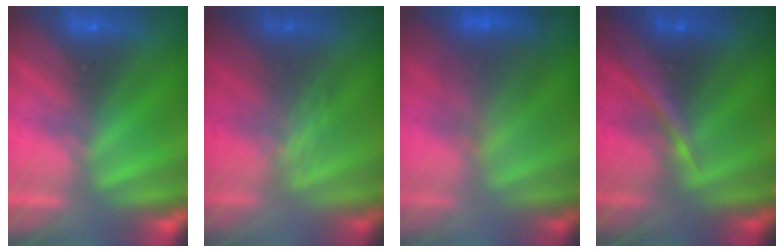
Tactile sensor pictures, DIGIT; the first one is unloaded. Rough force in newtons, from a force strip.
{"total": 2.4}
{"total": 3.4}
{"total": 2.3}